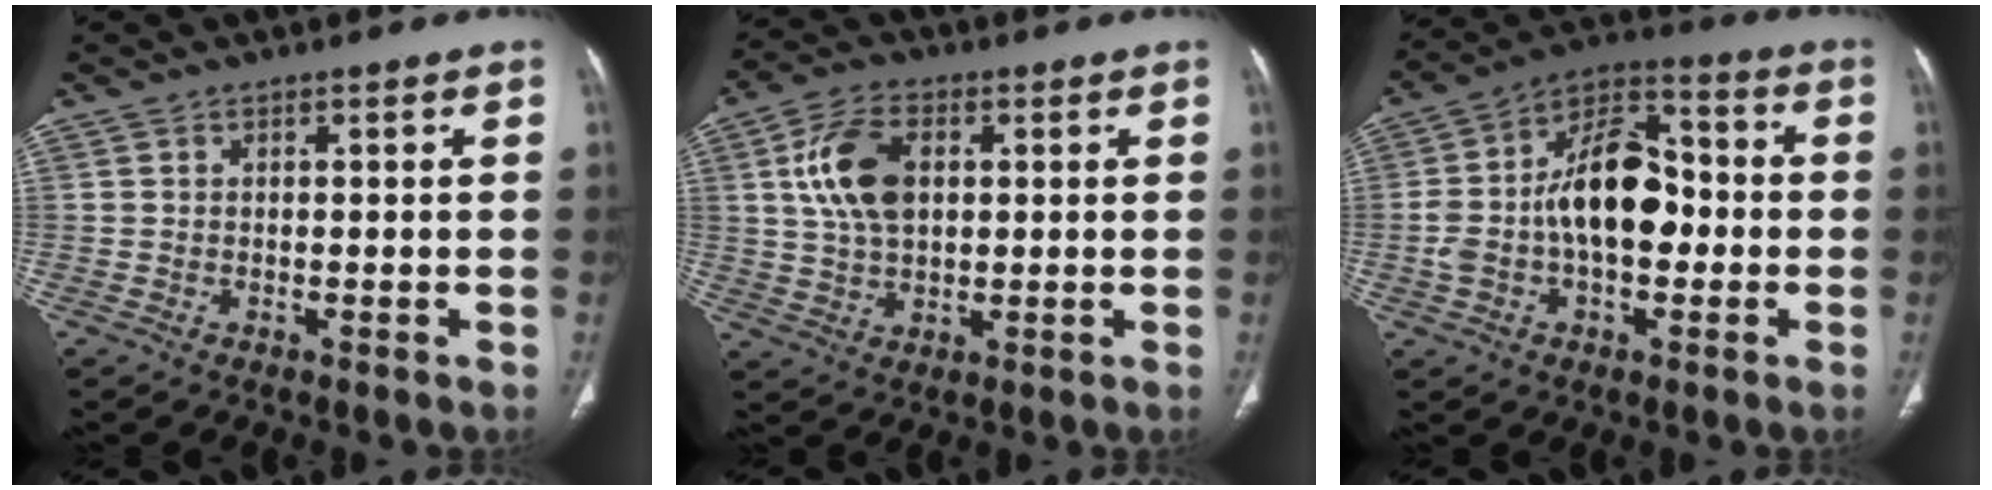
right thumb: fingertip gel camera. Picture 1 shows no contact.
{"total": 10.8, "force": [2.4, 6.6, 8.2], "torque": [-0.151, 0.004, 0.046]}
{"total": 17.4, "force": [-1.1, 10.2, 14.0], "torque": [-0.229, 0.047, -0.024]}